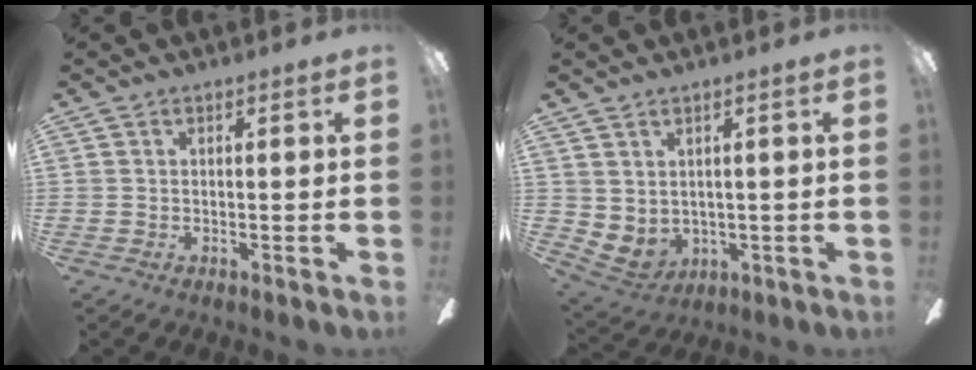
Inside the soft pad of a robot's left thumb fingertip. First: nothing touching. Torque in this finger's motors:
{"motor_torque": [0.64, 0.65, 0.06, 0.12, 0.04]}